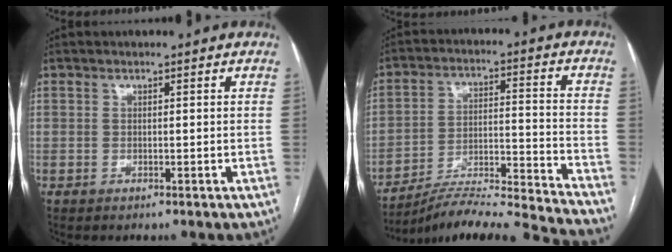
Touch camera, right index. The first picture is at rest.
{"total": 20.1, "force": [-19.1, -2.1, 6.1], "torque": [-0.083, -0.003, -0.291]}